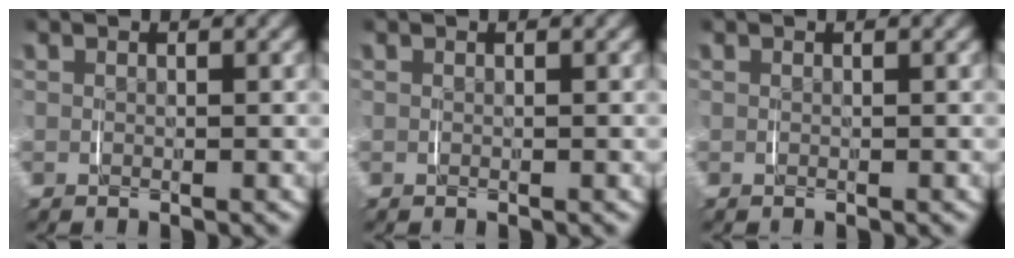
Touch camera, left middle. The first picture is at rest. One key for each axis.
{"total": 0.0}
{"total": 0.0}